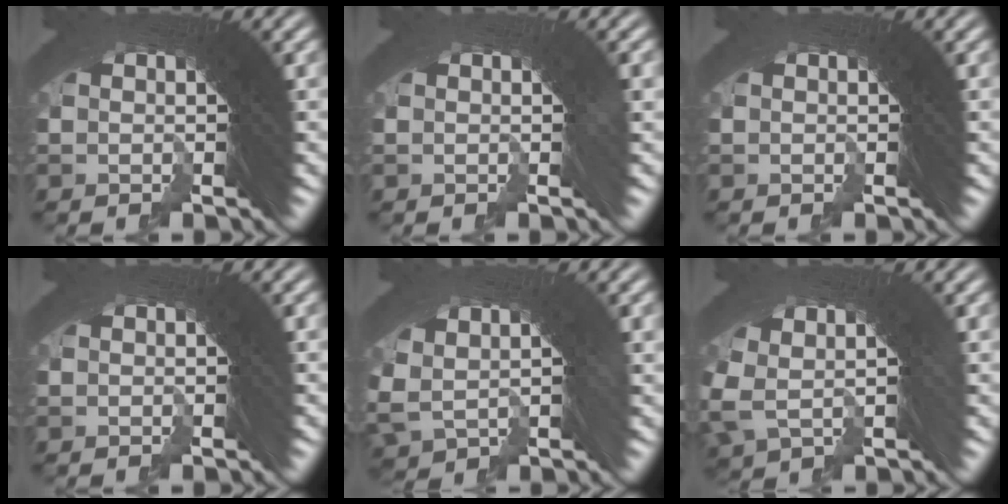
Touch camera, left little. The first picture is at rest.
{"total": 0.9, "force": [0.1, 0.1, 0.9], "torque": [-0.006, 0.014, -0.002]}
{"total": 0.0}
{"total": 0.0}
{"total": 3.5, "force": [1.2, 2.0, 2.6], "torque": [-0.046, 0.007, 0.030]}
{"total": 4.0, "force": [1.4, 2.1, 3.1], "torque": [-0.052, 0.012, 0.024]}